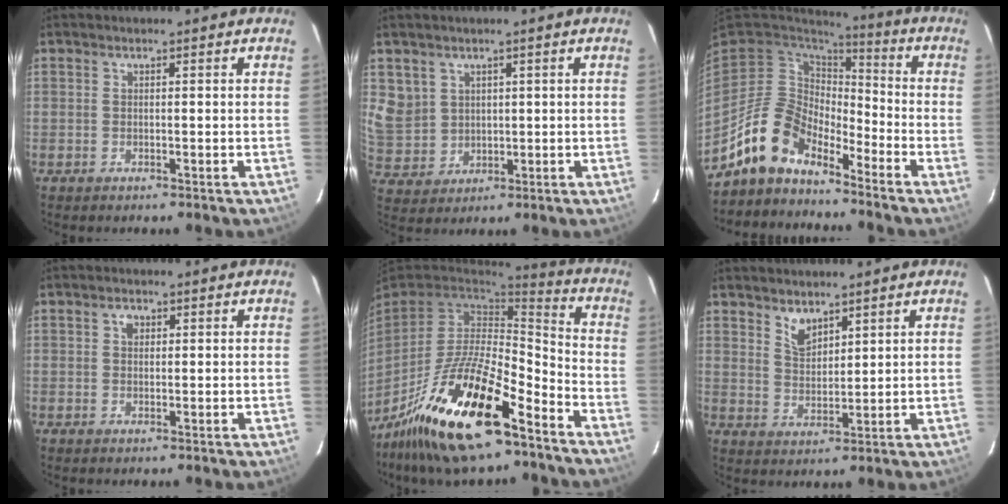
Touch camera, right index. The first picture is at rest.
{"total": 7.9, "force": [3.3, 6.8, 2.0], "torque": [-0.046, 0.011, 0.086]}
{"total": 11.5, "force": [-9.5, 5.2, 3.9], "torque": [-0.082, 0.024, -0.186]}
{"total": 1.5, "force": [0.5, 1.2, 0.7], "torque": [-0.011, 0.008, 0.007]}
{"total": 23.7, "force": [-15.4, 7.3, 16.5], "torque": [-0.326, -0.024, -0.268]}
{"total": 4.3, "force": [3.4, 1.9, 1.8], "torque": [-0.028, 0.001, 0.065]}